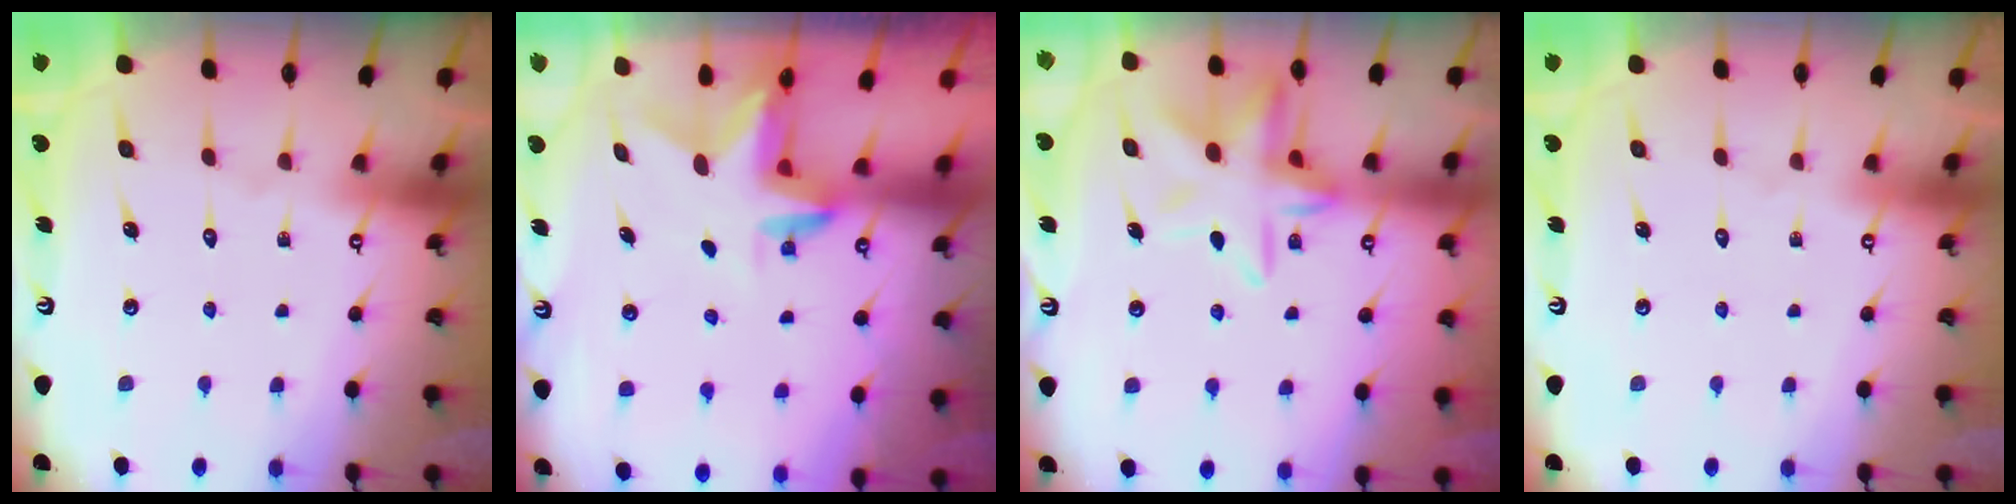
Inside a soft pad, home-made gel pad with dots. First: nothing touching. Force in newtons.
{"total": 2.9, "press": 2.9, "slide": 0.2}
{"total": 12.0, "press": 12.0, "slide": 1.2}
{"total": 0.0}